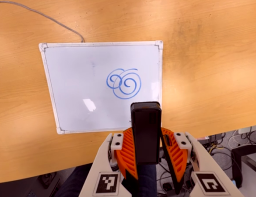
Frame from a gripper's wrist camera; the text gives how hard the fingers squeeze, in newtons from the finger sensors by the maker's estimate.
{"total": 5.3, "left": 5.3, "right": 5.3}